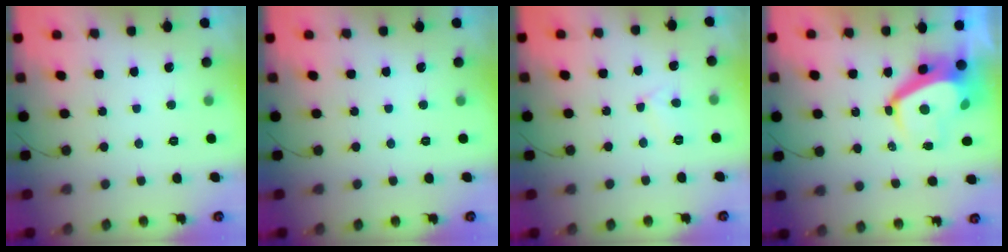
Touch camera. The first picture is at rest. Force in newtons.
{"total": 0.0}
{"total": 5.0, "press": 4.9, "slide": 0.6}
{"total": 6.4, "press": 6.4, "slide": 0.6}